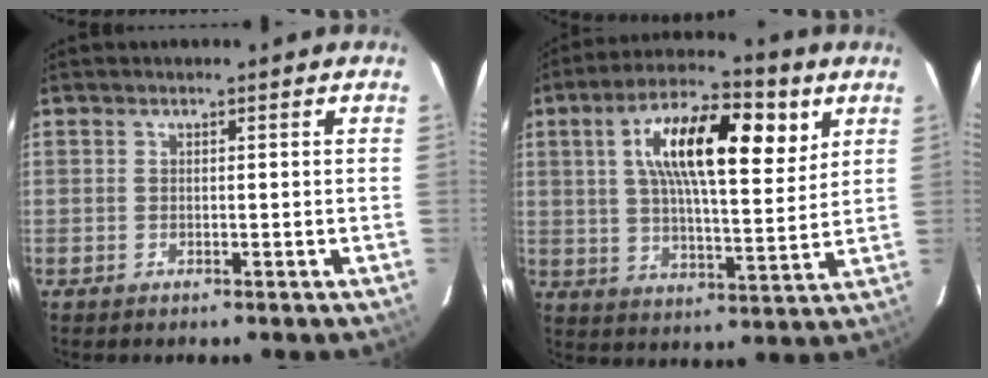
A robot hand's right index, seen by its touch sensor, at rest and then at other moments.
{"total": 18.2, "force": [7.0, 6.5, 15.5], "torque": [-0.262, 0.024, 0.107]}